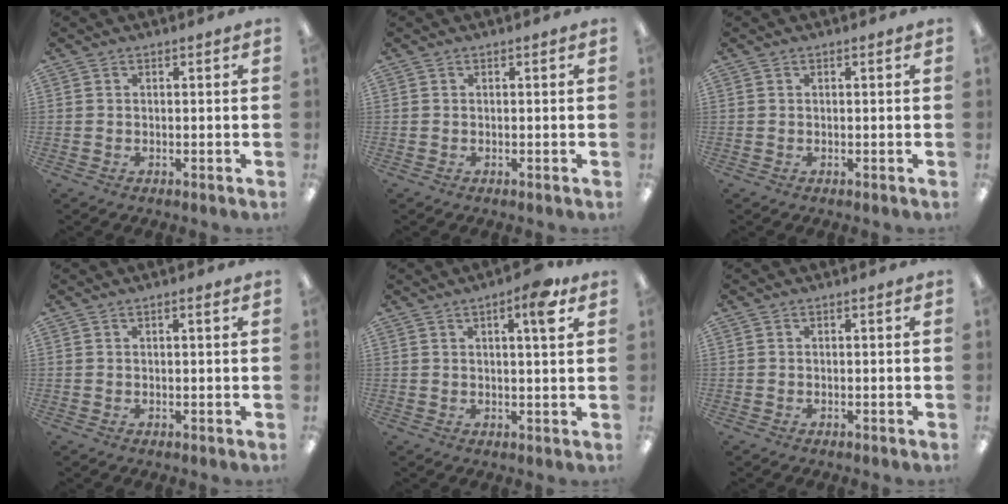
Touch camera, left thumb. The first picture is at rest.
{"total": 0.0}
{"total": 0.0}
{"total": 1.3, "force": [0.6, 0.2, 1.1], "torque": [-0.022, 0.003, 0.010]}
{"total": 6.1, "force": [3.4, 1.1, 4.9], "torque": [-0.074, -0.007, 0.049]}
{"total": 0.0}